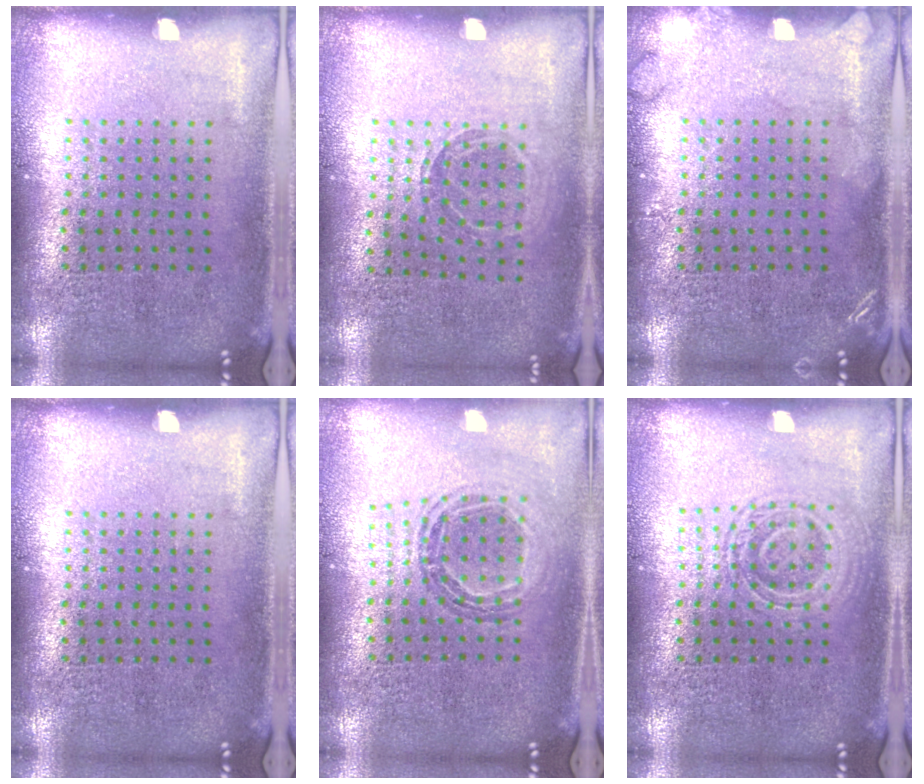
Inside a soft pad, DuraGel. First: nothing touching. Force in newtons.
{"total": 1.0, "press": 1.0, "slide": 0.1}
{"total": 1.5, "press": 1.5, "slide": 0.2}
{"total": 0.0}
{"total": 0.8, "press": 0.8, "slide": 0.1}
{"total": 2.5, "press": 2.5, "slide": 0.5}